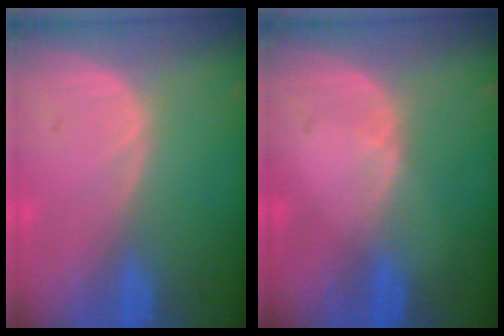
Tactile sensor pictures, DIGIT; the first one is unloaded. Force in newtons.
{"total": 0.8, "press": 0.8, "slide": 0.1}